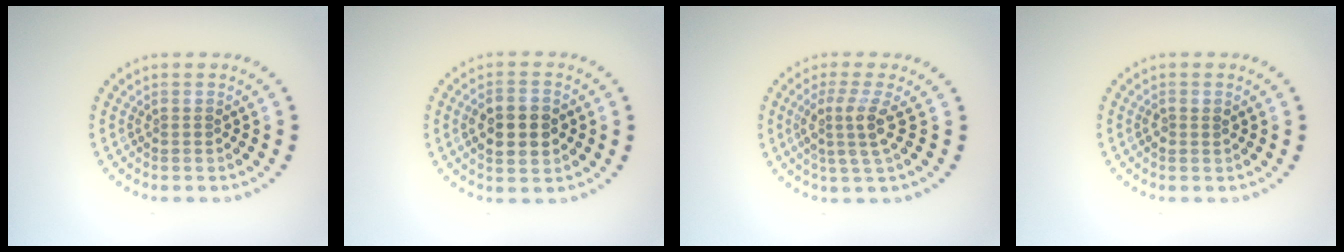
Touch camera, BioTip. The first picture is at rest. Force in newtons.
{"total": 4.3, "press": 4.3, "slide": 0.1}
{"total": 3.0, "press": 2.3, "slide": 2.0}
{"total": 0.9, "press": 0.9, "slide": 0.2}